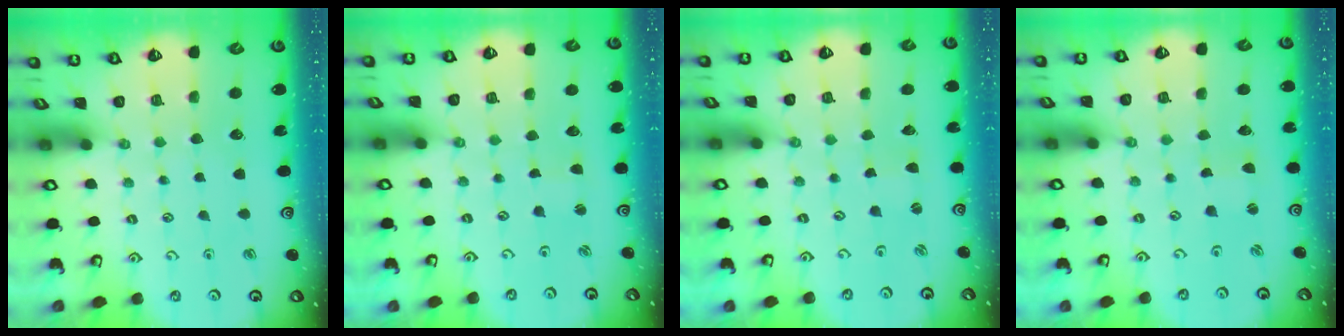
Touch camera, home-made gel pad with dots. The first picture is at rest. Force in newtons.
{"total": 0.8, "press": 0.8, "slide": 0.2}
{"total": 0.5, "press": 0.5, "slide": 0.0}
{"total": 0.9, "press": 0.9, "slide": 0.1}